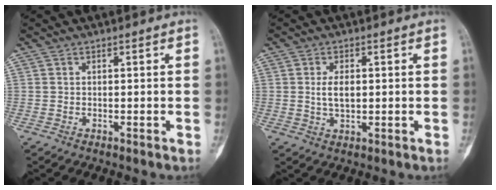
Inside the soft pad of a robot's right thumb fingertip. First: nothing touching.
{"total": 3.8, "force": [0.4, 1.9, 3.3], "torque": [-0.055, -0.003, 0.008]}